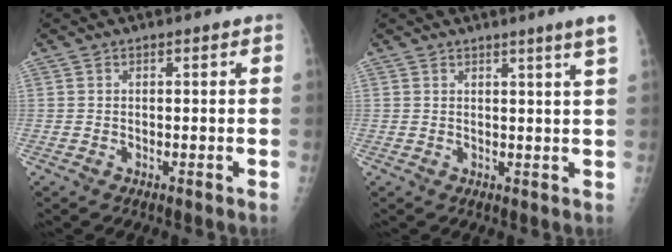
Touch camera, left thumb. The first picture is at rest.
{"total": 4.4, "force": [2.7, -1.1, 3.3], "torque": [-0.046, -0.015, 0.035]}